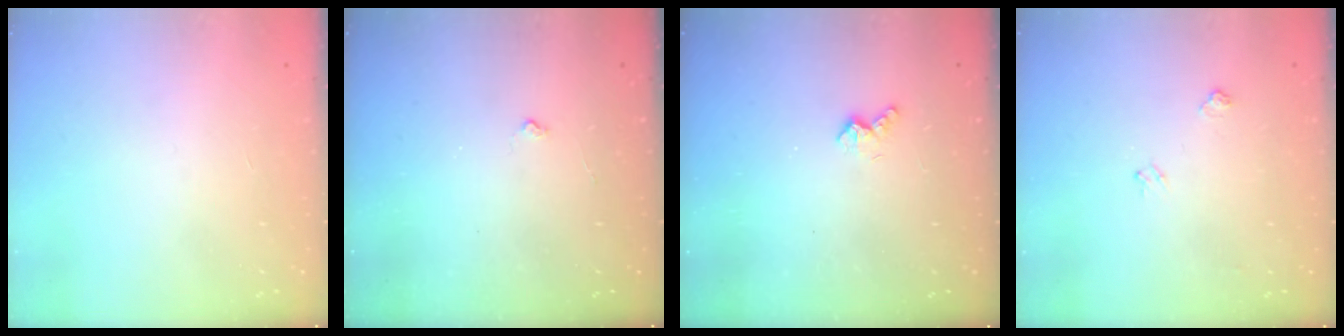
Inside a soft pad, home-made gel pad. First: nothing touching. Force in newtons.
{"total": 3.0, "press": 3.0, "slide": 0.3}
{"total": 2.6, "press": 2.6, "slide": 0.6}
{"total": 3.3, "press": 3.2, "slide": 0.5}